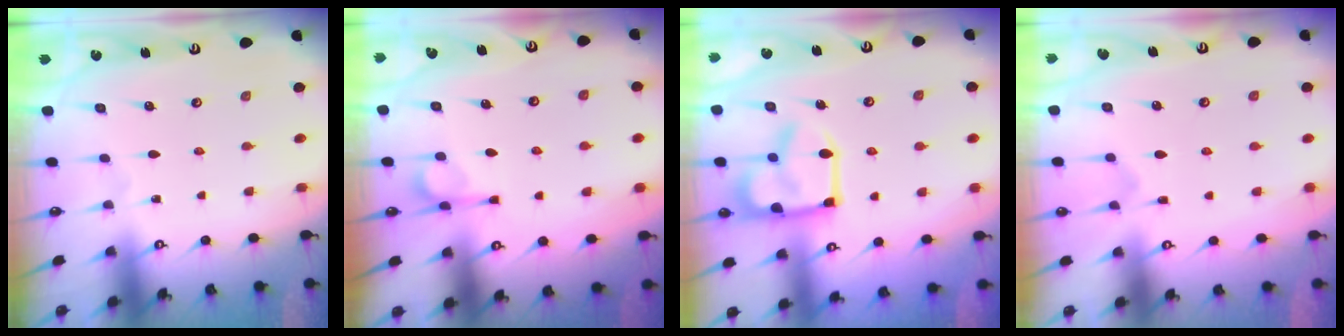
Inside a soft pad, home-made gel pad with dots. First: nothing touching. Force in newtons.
{"total": 5.2, "press": 5.1, "slide": 0.7}
{"total": 13.8, "press": 13.8, "slide": 1.2}
{"total": 2.9, "press": 2.6, "slide": 1.3}